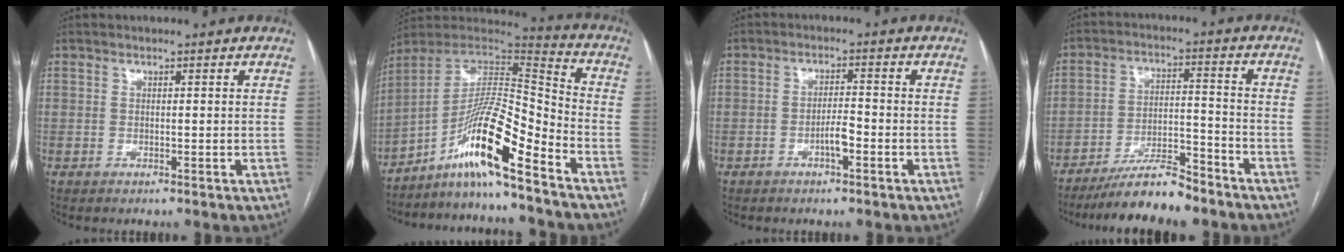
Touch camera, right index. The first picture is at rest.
{"total": 14.8, "force": [-9.4, 0.6, 11.4], "torque": [-0.211, 0.014, -0.167]}
{"total": 3.1, "force": [-1.4, 0.7, 2.6], "torque": [-0.046, 0.003, -0.024]}
{"total": 9.8, "force": [-8.4, 1.6, 4.8], "torque": [-0.079, 0.001, -0.147]}